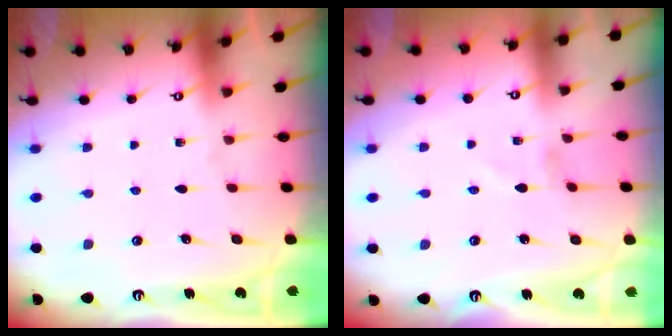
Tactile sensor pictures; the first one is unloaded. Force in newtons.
{"total": 1.3, "press": 1.3, "slide": 0.1}